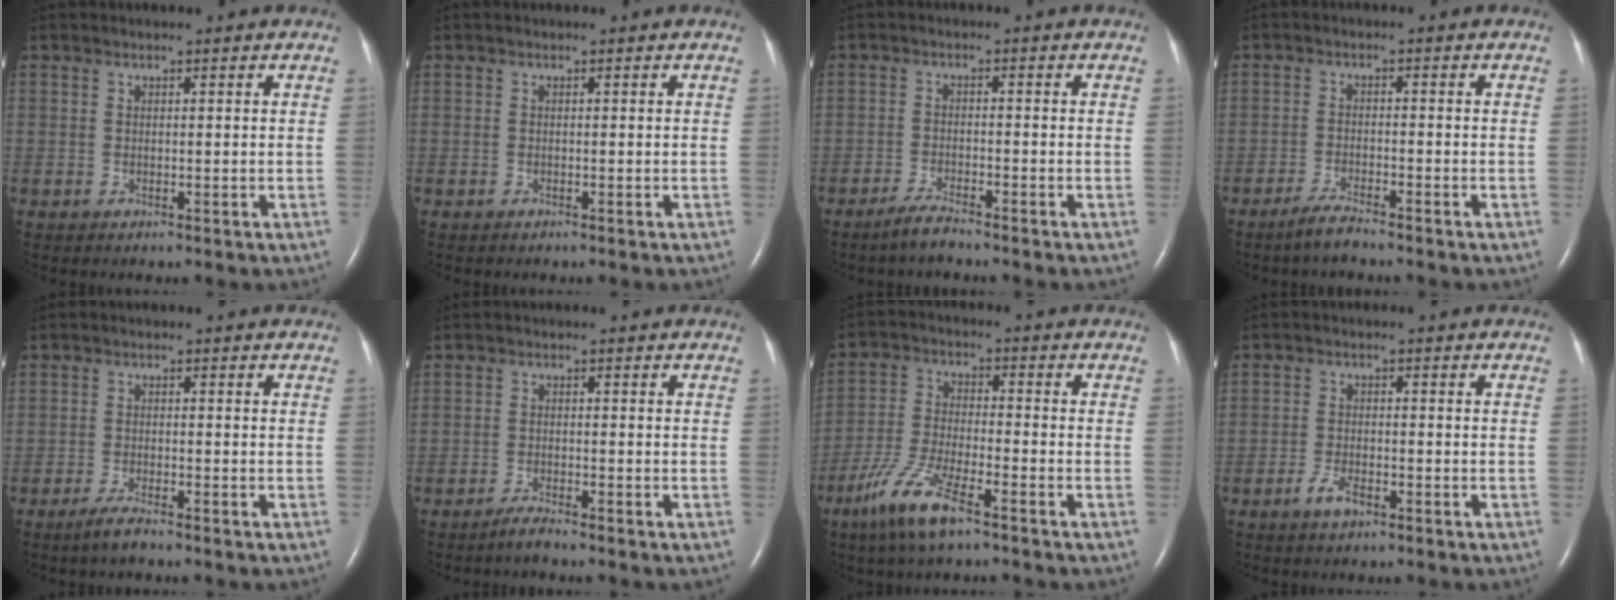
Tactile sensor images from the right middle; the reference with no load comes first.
{"total": 0.0}
{"total": 3.0, "force": [-2.7, 0.0, 1.3], "torque": [-0.039, -0.009, -0.054]}
{"total": 3.2, "force": [-2.8, 0.0, 1.5], "torque": [-0.042, -0.009, -0.056]}
{"total": 2.8, "force": [-2.3, 0.1, 1.6], "torque": [-0.046, -0.007, -0.046]}
{"total": 2.0, "force": [-1.9, -0.2, 0.8], "torque": [-0.025, -0.005, -0.036]}
{"total": 9.5, "force": [-6.3, 1.4, 7.0], "torque": [-0.153, -0.018, -0.125]}
{"total": 2.9, "force": [-2.0, 0.9, 2.0], "torque": [-0.044, 0.001, -0.038]}